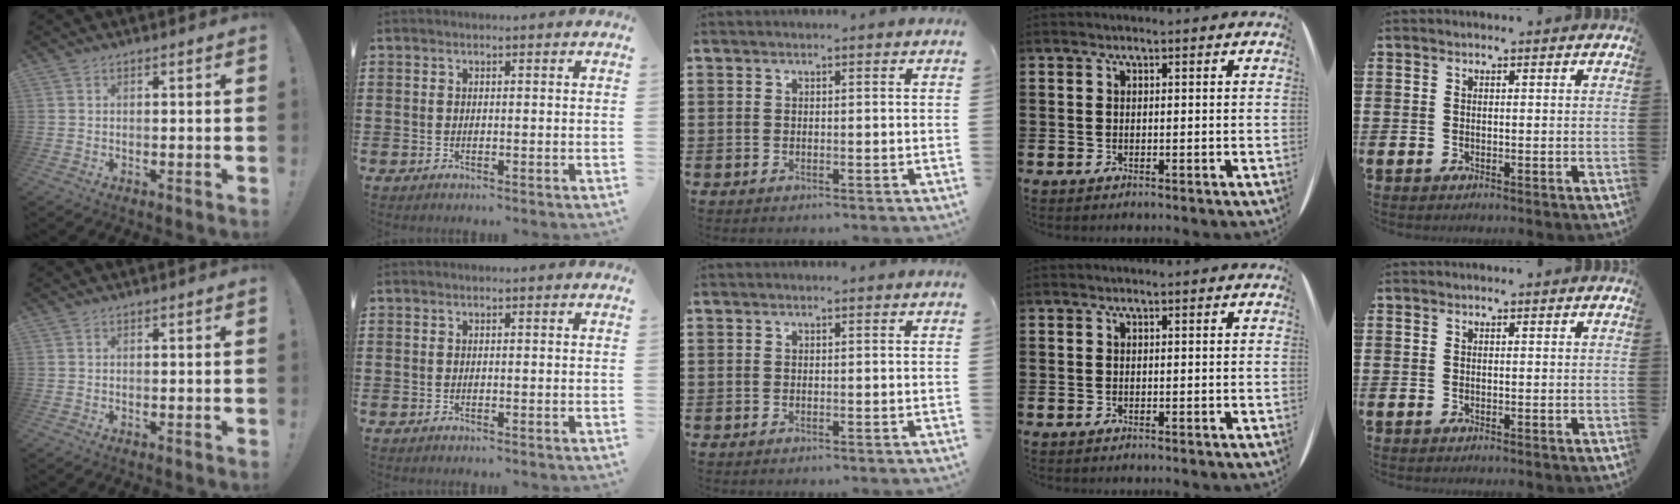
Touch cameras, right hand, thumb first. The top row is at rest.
{}